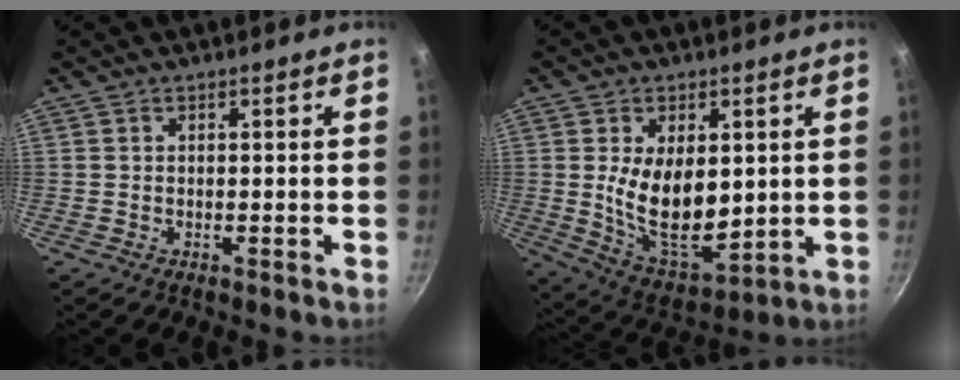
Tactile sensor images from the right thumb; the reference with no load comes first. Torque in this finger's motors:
{"motor_torque": [-0.84, 1.57, 0.81, 1.08, 0.38]}